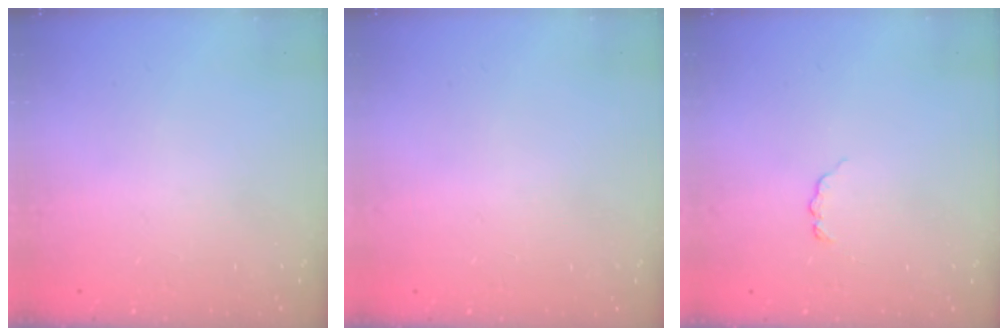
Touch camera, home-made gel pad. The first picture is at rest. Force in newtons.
{"total": 1.6, "press": 1.6, "slide": 0.1}
{"total": 2.9, "press": 2.9, "slide": 0.4}